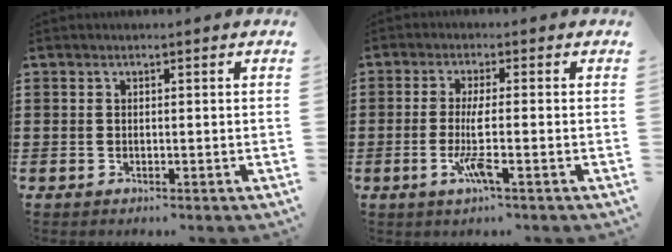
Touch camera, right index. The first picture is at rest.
{"total": 5.1, "force": [-1.4, 0.3, 4.9], "torque": [-0.112, -0.019, -0.034]}